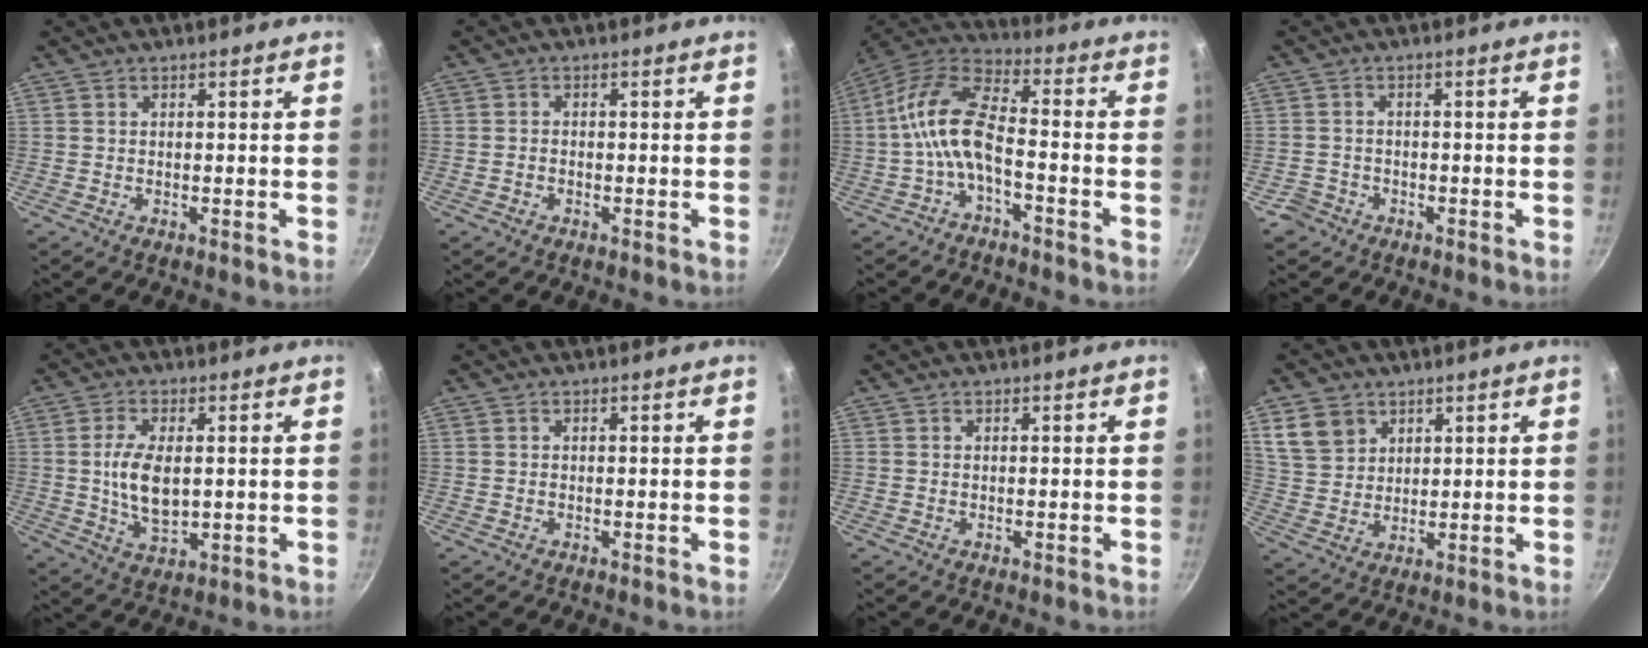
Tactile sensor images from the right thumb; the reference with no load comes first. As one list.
[{"total": 0.9, "force": [-0.6, 0.6, 0.5], "torque": [-0.010, 0.007, -0.012]}, {"total": 10.9, "force": [-3.6, 5.0, 9.0], "torque": [-0.184, 0.047, -0.081]}, {"total": 2.5, "force": [-1.7, 1.9, 0.1], "torque": [0.007, 0.026, -0.025]}, {"total": 9.0, "force": [0.5, 4.5, 7.8], "torque": [-0.149, -0.005, 0.015]}, {"total": 0.0}, {"total": 0.0}, {"total": 7.7, "force": [3.8, 6.0, 3.1], "torque": [-0.036, -0.006, 0.084]}]